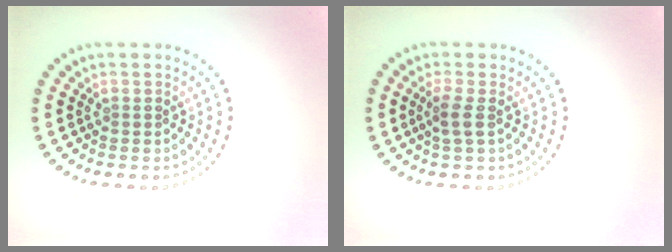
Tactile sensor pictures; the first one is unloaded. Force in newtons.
{"total": 1.5, "press": 1.3, "slide": 0.9}